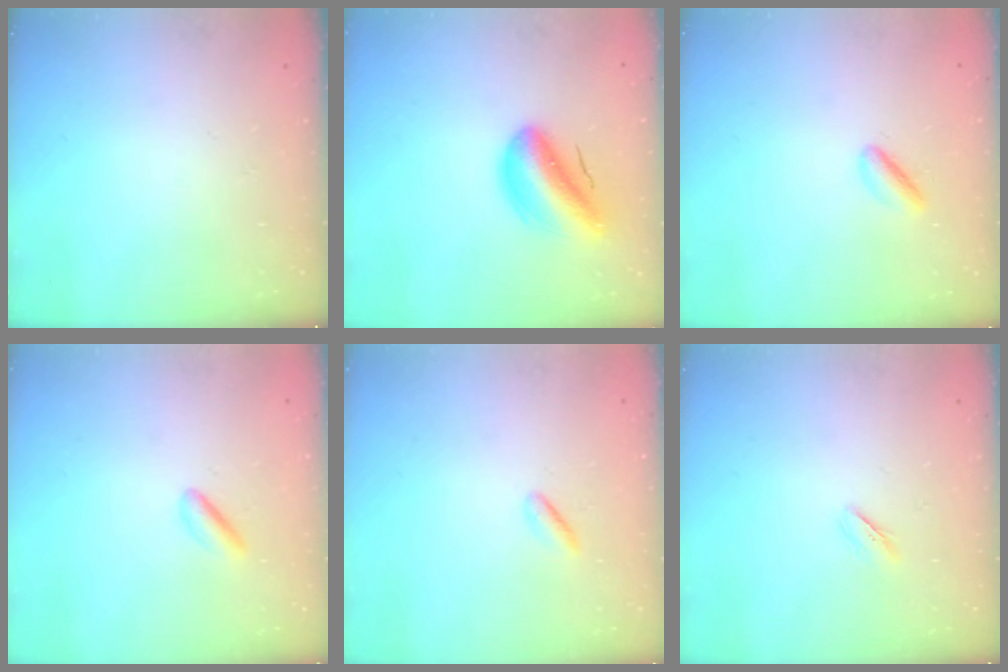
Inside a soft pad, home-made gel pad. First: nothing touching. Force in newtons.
{"total": 10.4, "press": 9.9, "slide": 3.4}
{"total": 2.9, "press": 2.7, "slide": 0.9}
{"total": 2.5, "press": 2.3, "slide": 1.0}
{"total": 1.0, "press": 0.7, "slide": 0.6}
{"total": 2.4, "press": 2.2, "slide": 0.9}